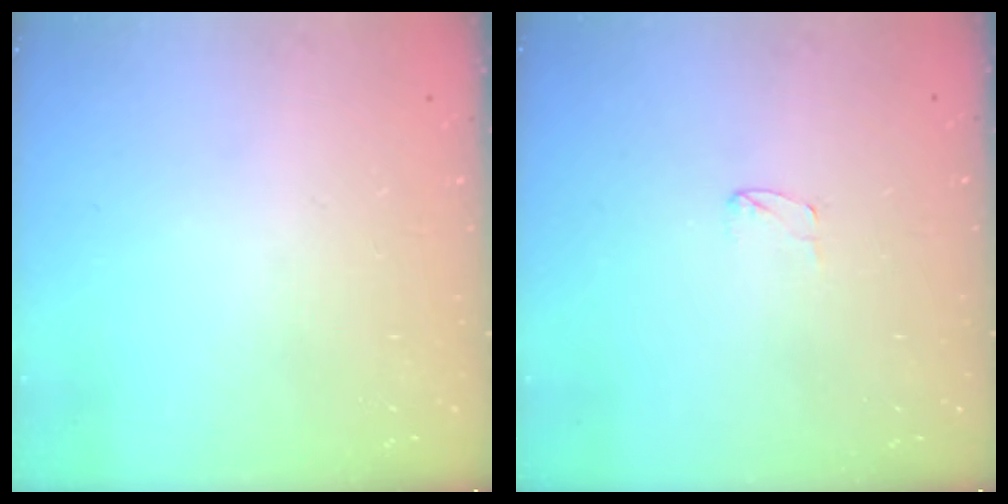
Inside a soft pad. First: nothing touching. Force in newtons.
{"total": 3.7, "press": 3.7, "slide": 0.3}